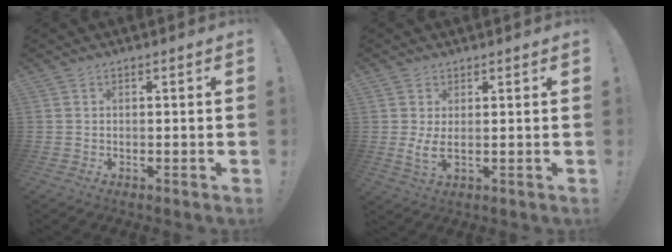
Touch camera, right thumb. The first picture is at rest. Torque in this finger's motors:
{"motor_torque": [0.67, 0.66, 0.34, -0.03, 0.07]}